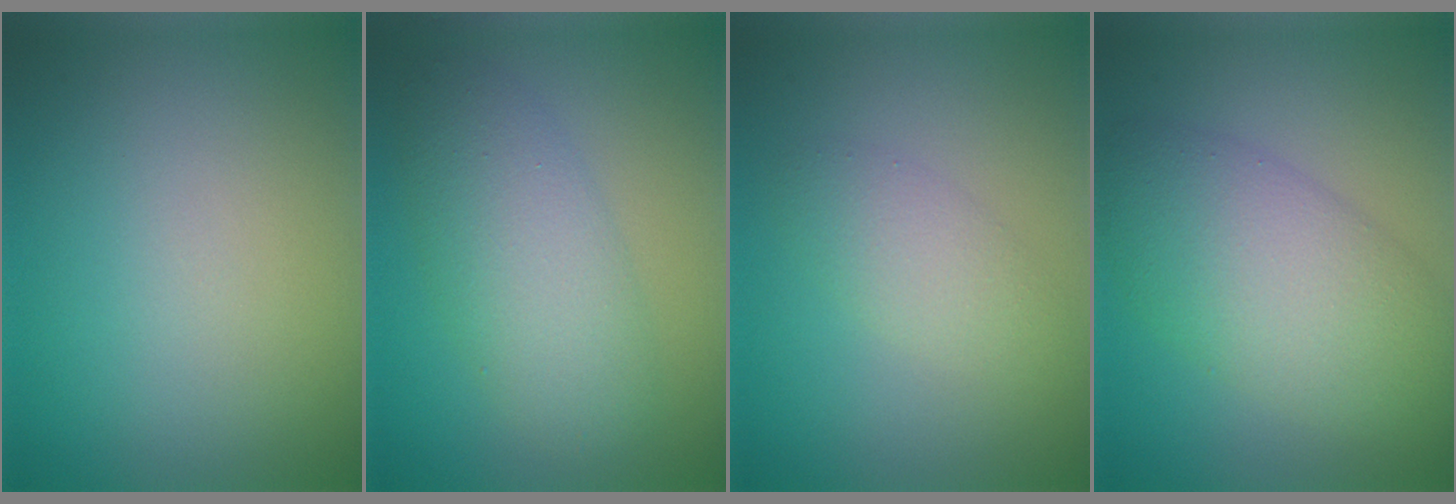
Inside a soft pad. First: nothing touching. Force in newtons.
{"total": 5.3, "press": 5.3, "slide": 0.0}
{"total": 2.5, "press": 2.5, "slide": 0.2}
{"total": 7.9, "press": 7.9, "slide": 0.3}